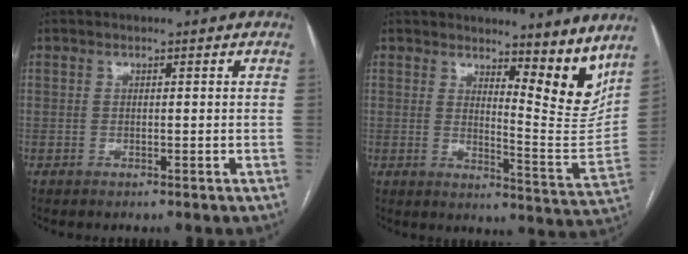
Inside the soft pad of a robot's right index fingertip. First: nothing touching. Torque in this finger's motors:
{"motor_torque": [0.03, 0.28, 0.09, 0.02]}